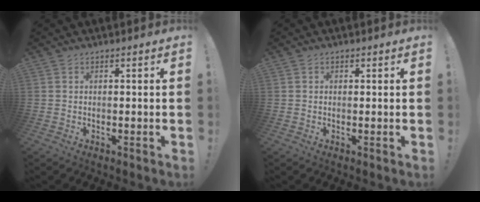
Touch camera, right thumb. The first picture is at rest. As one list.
[{"total": 0.6, "force": [0.2, 0.5, 0.3], "torque": [-0.001, 0.001, 0.003]}]